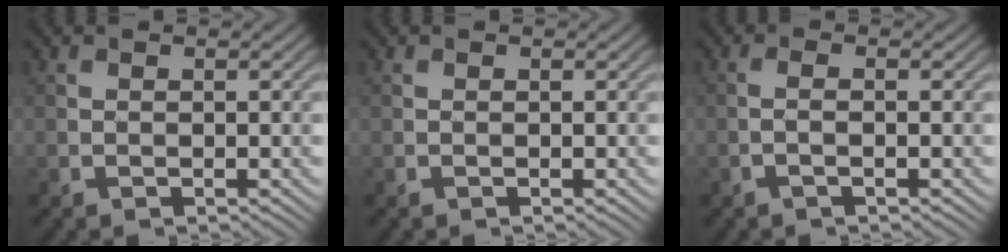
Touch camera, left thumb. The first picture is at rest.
{"total": 0.0}
{"total": 1.2, "force": [-0.4, 0.1, 1.1], "torque": [-0.025, 0.006, -0.015]}